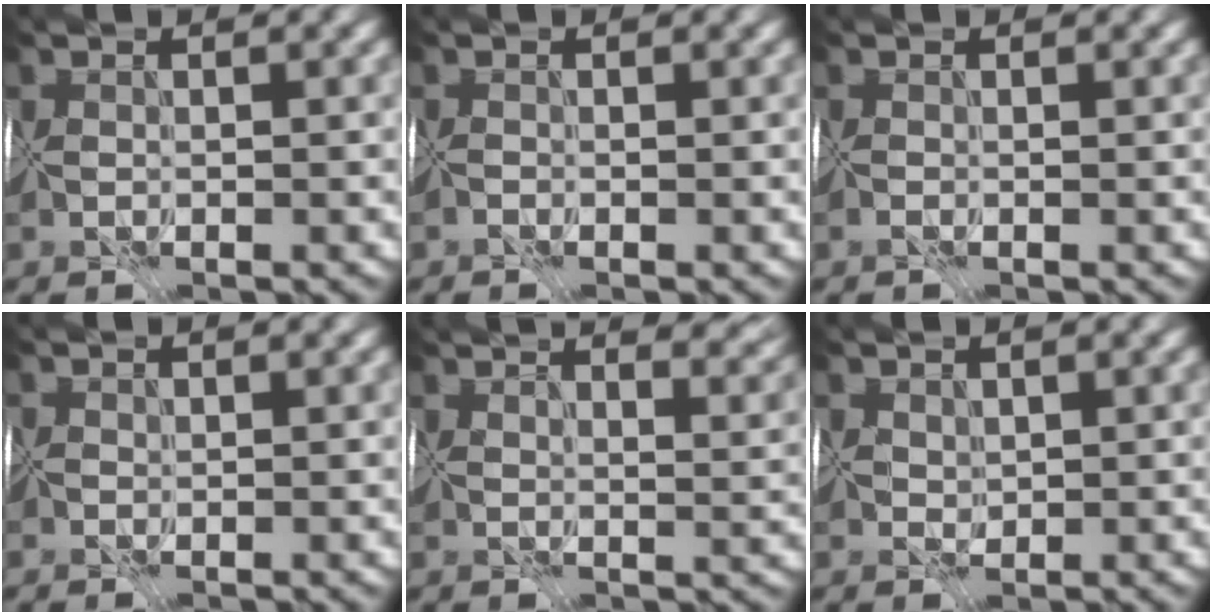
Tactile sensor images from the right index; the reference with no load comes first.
{"total": 1.0, "force": [0.1, -0.8, -0.6], "torque": [0.011, 0.006, 0.001]}
{"total": 0.7, "force": [0.2, -0.6, -0.4], "torque": [0.003, 0.004, 0.002]}
{"total": 0.7, "force": [0.0, 0.6, -0.1], "torque": [0.011, 0.006, 0.006]}
{"total": 10.3, "force": [7.8, 3.5, 5.7], "torque": [-0.093, 0.051, 0.107]}
{"total": 1.7, "force": [1.4, 0.9, 0.4], "torque": [-0.008, 0.008, 0.034]}